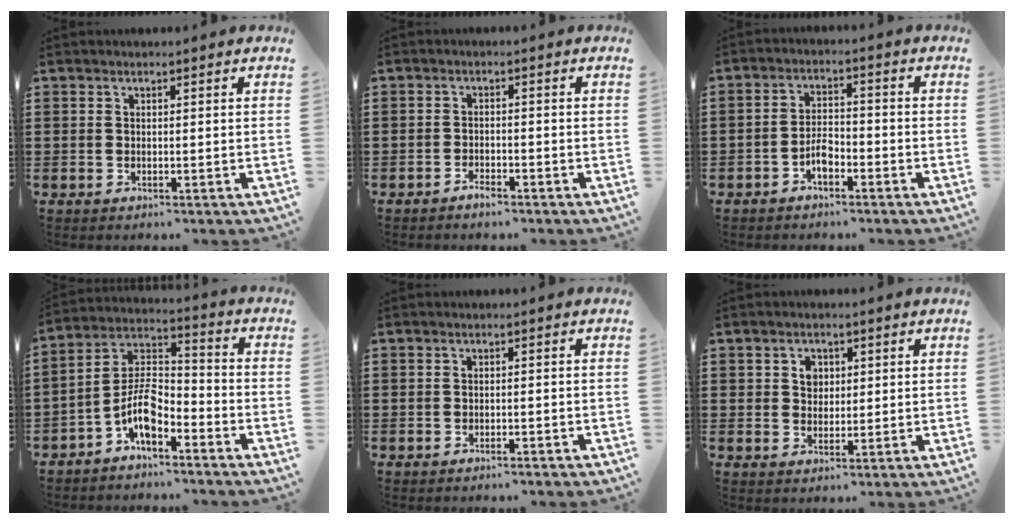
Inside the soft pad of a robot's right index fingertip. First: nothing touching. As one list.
[{"total": 1.6, "force": [-1.6, 0.3, 0.4], "torque": [-0.013, -0.002, -0.030]}, {"total": 3.8, "force": [-2.2, 1.8, 2.6], "torque": [-0.062, 0.003, -0.046]}, {"total": 7.9, "force": [-4.8, 3.3, 5.4], "torque": [-0.128, -0.007, -0.098]}, {"total": 0.7, "force": [-0.7, 0.0, 0.2], "torque": [-0.006, -0.002, -0.014]}, {"total": 2.4, "force": [0.8, 2.0, 1.1], "torque": [-0.029, 0.012, 0.012]}]